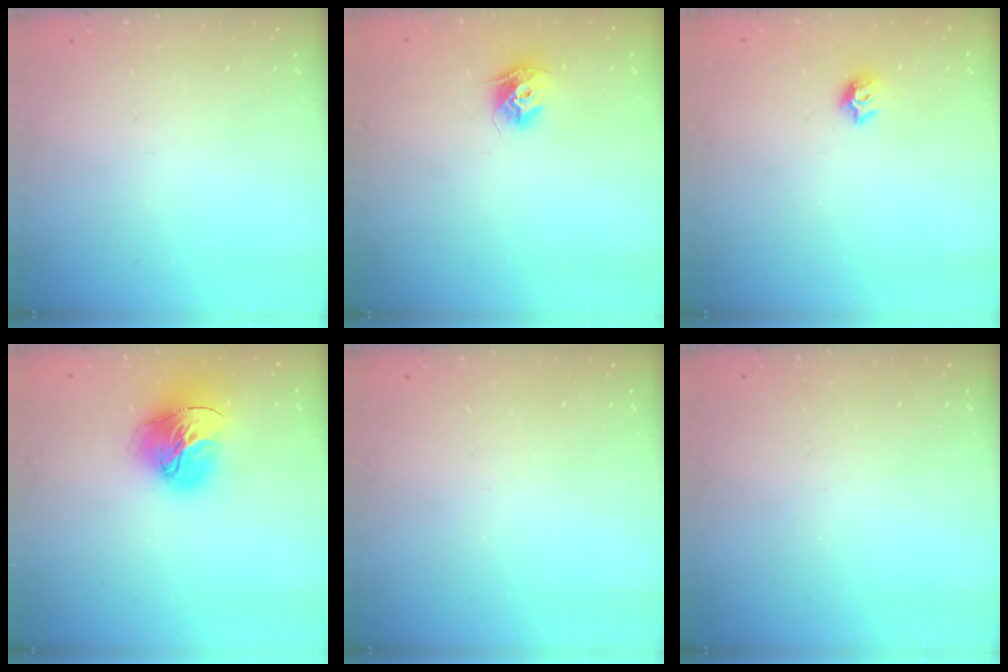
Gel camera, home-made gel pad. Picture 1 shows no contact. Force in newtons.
{"total": 9.1, "press": 9.1, "slide": 0.3}
{"total": 6.7, "press": 6.7, "slide": 0.8}
{"total": 16.9, "press": 16.8, "slide": 1.7}
{"total": 0.0}
{"total": 0.0}